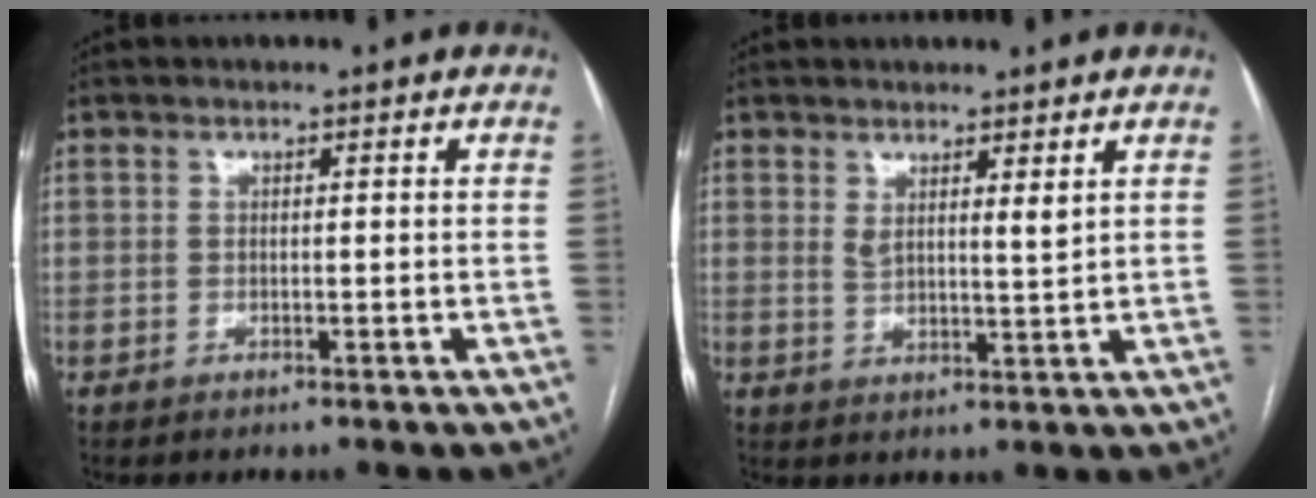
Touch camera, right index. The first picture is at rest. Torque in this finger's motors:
{"motor_torque": [-0.13, 0.15, 0.06, 0.00]}